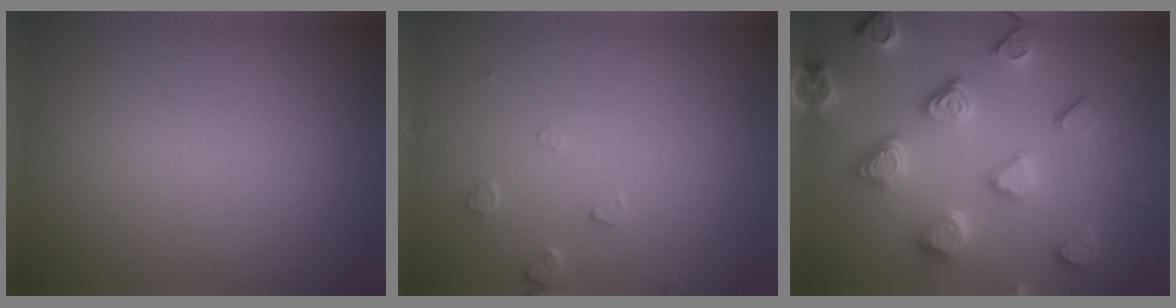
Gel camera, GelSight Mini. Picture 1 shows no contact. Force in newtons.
{"total": 1.2, "press": 1.2, "slide": 0.2}
{"total": 5.1, "press": 4.9, "slide": 1.7}